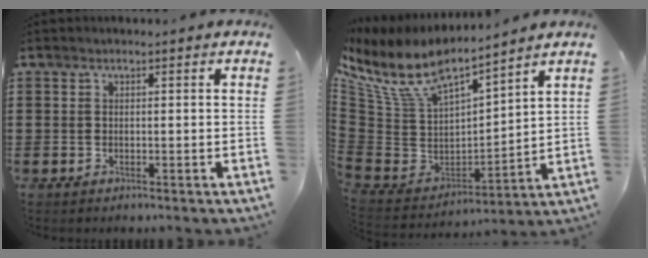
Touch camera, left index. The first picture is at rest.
{"total": 9.4, "force": [7.3, 3.2, 4.9], "torque": [-0.134, -0.055, 0.127]}